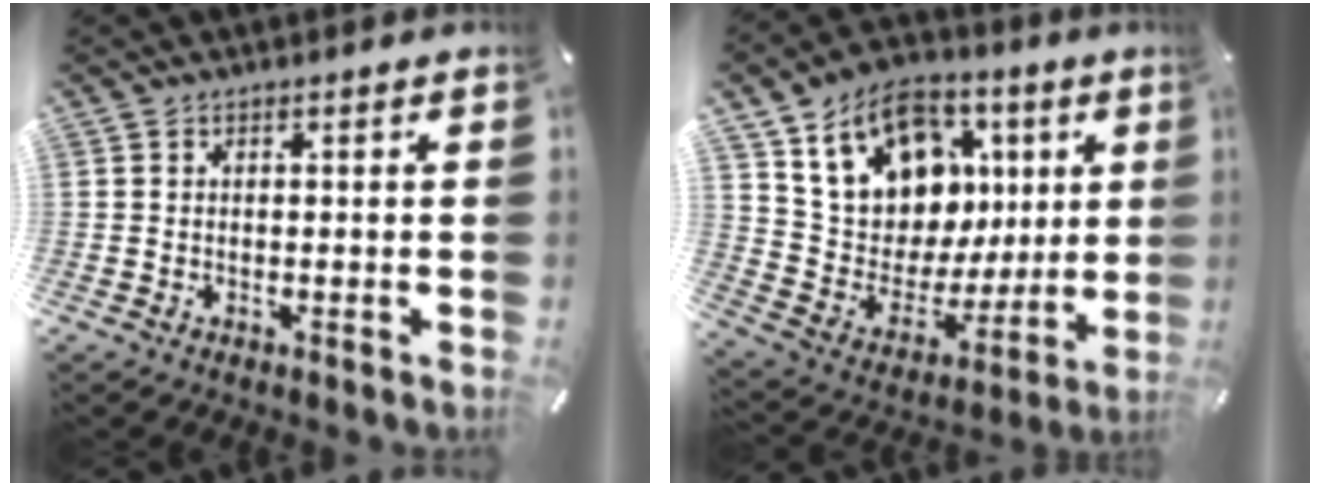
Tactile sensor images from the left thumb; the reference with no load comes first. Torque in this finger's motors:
{"motor_torque": [2.48, 2.52, 1.46, -1.30, 0.54]}